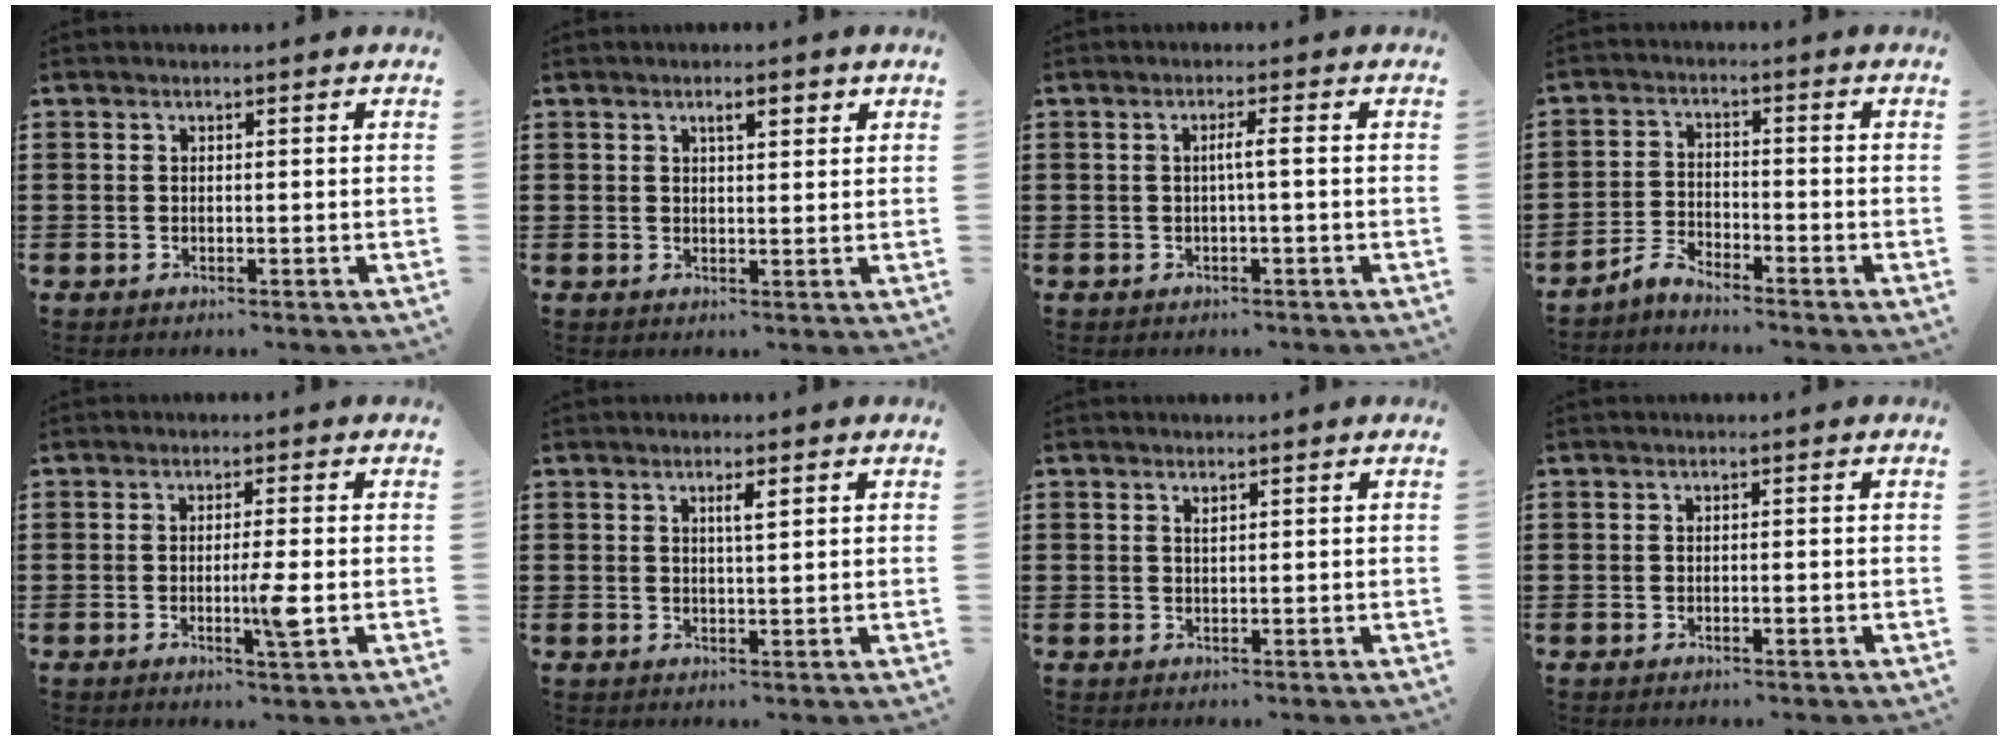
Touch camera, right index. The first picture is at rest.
{"total": 2.5, "force": [1.1, 0.6, 2.1], "torque": [-0.036, 0.003, 0.015]}
{"total": 2.1, "force": [-0.3, -0.4, 2.0], "torque": [-0.036, -0.003, -0.010]}
{"total": 3.1, "force": [-3.1, 0.0, 0.2], "torque": [-0.018, 0.003, -0.067]}
{"total": 4.4, "force": [-1.0, -0.1, 4.3], "torque": [-0.079, -0.015, -0.021]}
{"total": 1.9, "force": [0.7, 0.2, 1.8], "torque": [-0.036, 0.002, 0.009]}
{"total": 0.7, "force": [0.4, 0.3, 0.5], "torque": [-0.011, 0.001, 0.008]}
{"total": 0.7, "force": [-0.3, 0.2, 0.6], "torque": [-0.011, -0.005, -0.005]}